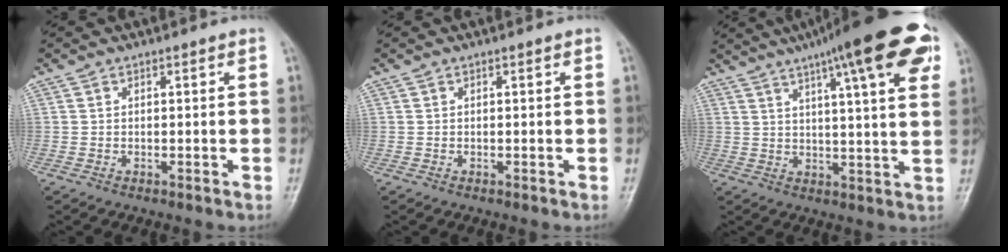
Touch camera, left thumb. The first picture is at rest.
{"total": 0.0}
{"total": 19.0, "force": [10.3, 3.5, 15.5], "torque": [-0.209, -0.011, 0.138]}